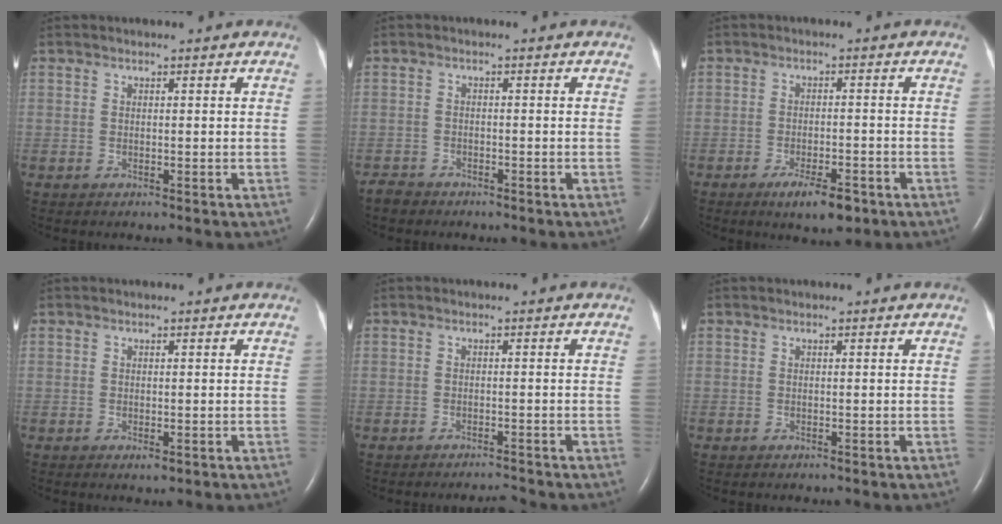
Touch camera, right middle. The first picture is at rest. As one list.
[{"total": 1.8, "force": [-1.7, 0.7, 0.0], "torque": [-0.005, 0.000, -0.029]}, {"total": 5.7, "force": [-3.6, 1.6, 4.1], "torque": [-0.072, -0.007, -0.051]}, {"total": 0.8, "force": [-0.3, 0.4, 0.7], "torque": [-0.011, -0.003, -0.002]}, {"total": 1.6, "force": [-1.6, -0.4, 0.0], "torque": [-0.004, -0.009, -0.022]}, {"total": 0.0}]